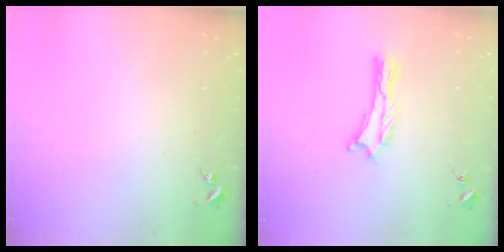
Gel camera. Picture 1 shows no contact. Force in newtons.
{"total": 0.6, "press": 0.6, "slide": 0.2}